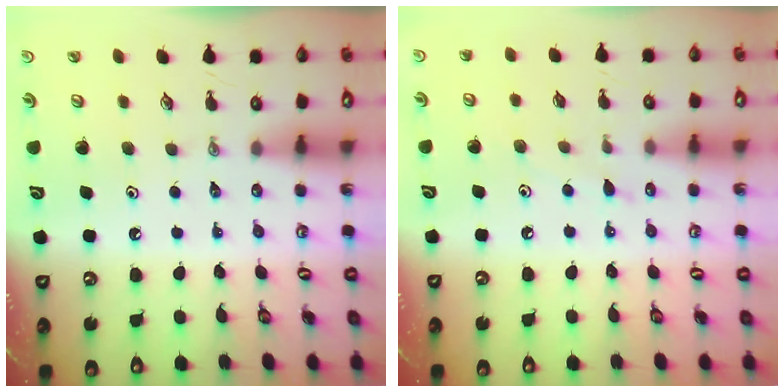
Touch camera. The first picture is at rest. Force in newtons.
{"total": 6.3, "press": 6.2, "slide": 0.6}